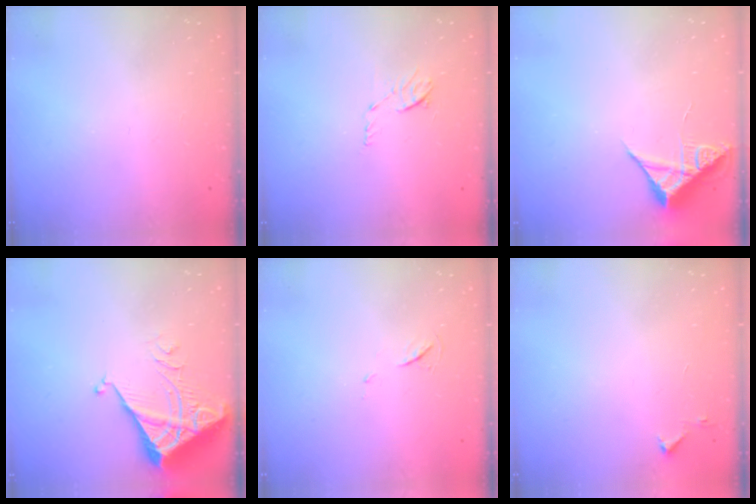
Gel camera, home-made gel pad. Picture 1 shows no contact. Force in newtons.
{"total": 5.7, "press": 5.6, "slide": 0.8}
{"total": 7.1, "press": 7.1, "slide": 0.3}
{"total": 5.4, "press": 5.4, "slide": 0.7}
{"total": 4.1, "press": 4.1, "slide": 0.6}
{"total": 3.1, "press": 3.0, "slide": 0.3}